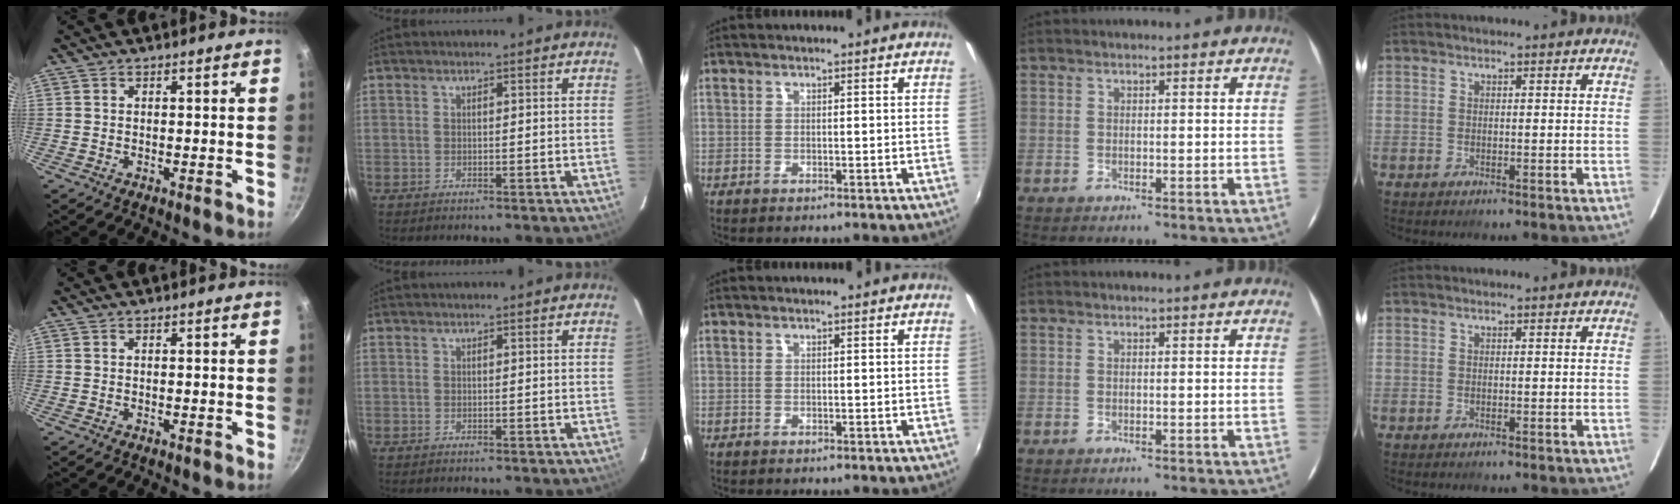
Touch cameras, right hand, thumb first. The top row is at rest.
{}